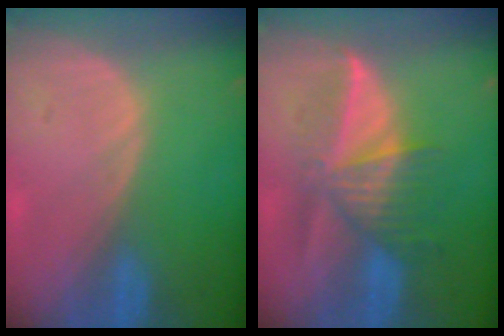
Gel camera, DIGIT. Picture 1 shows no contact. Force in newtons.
{"total": 6.9, "press": 6.9, "slide": 0.2}